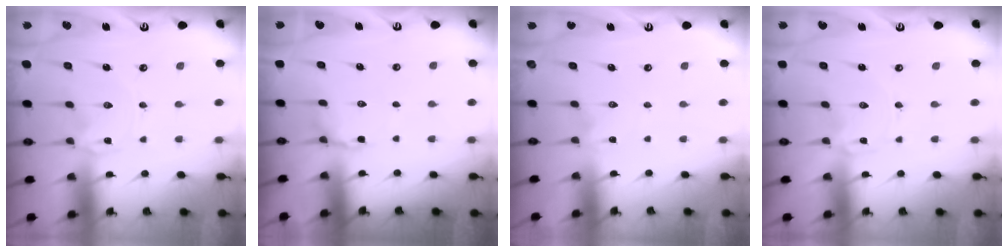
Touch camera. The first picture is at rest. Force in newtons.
{"total": 6.3, "press": 5.9, "slide": 2.2}
{"total": 1.0, "press": 1.0, "slide": 0.3}
{"total": 0.0}